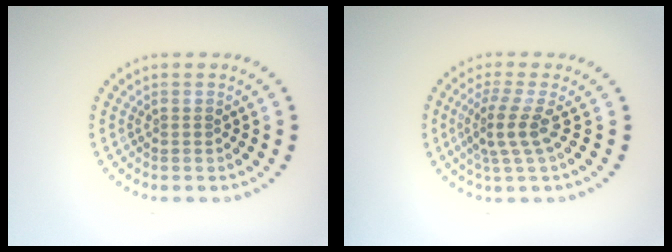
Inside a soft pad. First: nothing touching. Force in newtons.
{"total": 2.9, "press": 2.0, "slide": 2.1}